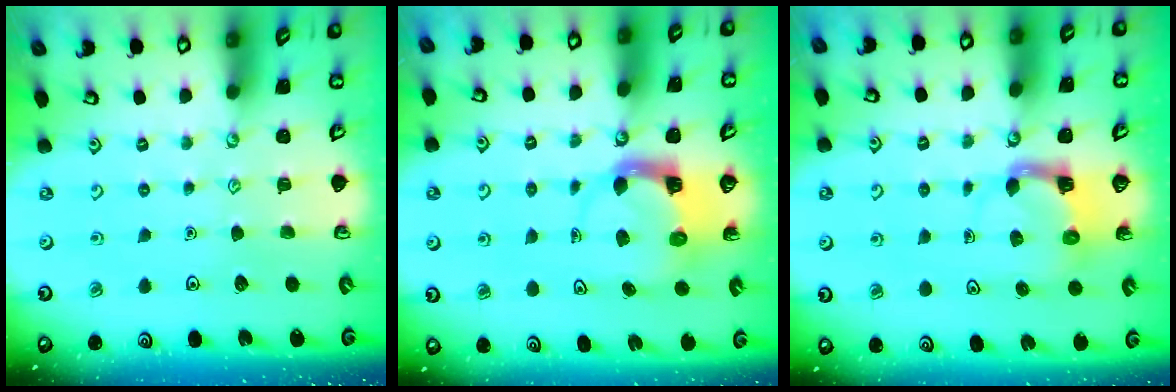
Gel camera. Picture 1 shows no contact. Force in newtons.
{"total": 3.8, "press": 3.8, "slide": 0.5}
{"total": 3.9, "press": 3.9, "slide": 0.6}